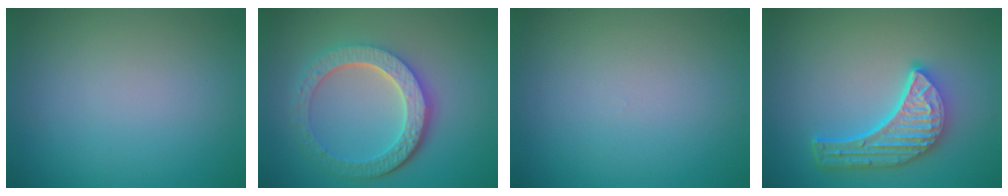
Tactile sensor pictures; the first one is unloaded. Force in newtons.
{"total": 6.1, "press": 4.6, "slide": 4.0}
{"total": 0.0}
{"total": 5.9, "press": 4.6, "slide": 3.8}